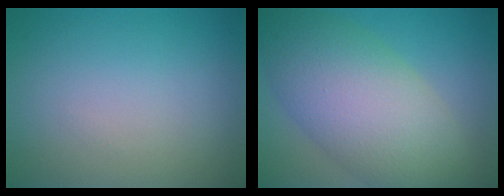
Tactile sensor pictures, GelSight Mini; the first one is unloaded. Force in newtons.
{"total": 10.3, "press": 10.2, "slide": 0.8}